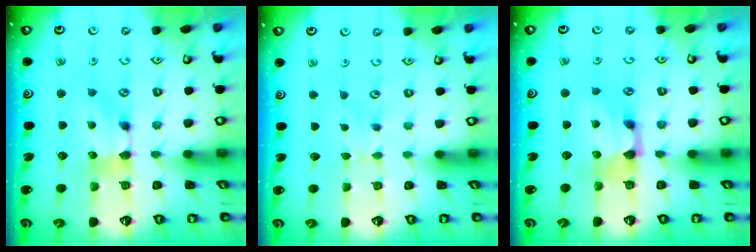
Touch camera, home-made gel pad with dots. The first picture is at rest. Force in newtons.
{"total": 2.5, "press": 2.5, "slide": 0.5}
{"total": 1.6, "press": 0.9, "slide": 1.3}